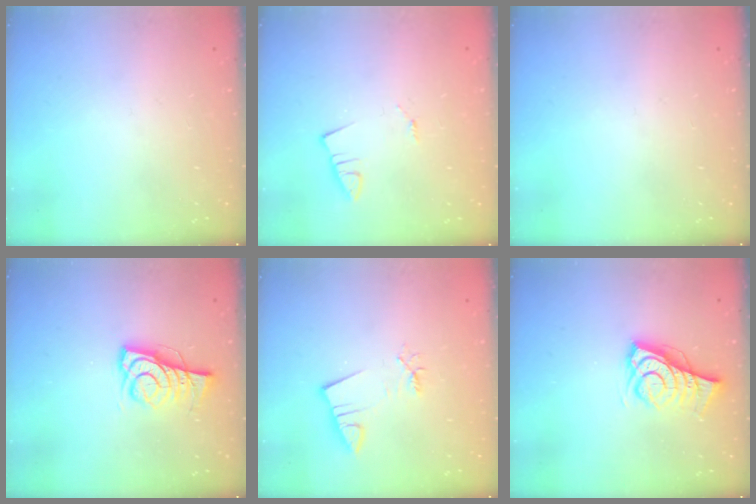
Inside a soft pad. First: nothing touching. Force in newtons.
{"total": 1.0, "press": 1.0, "slide": 0.1}
{"total": 0.0}
{"total": 7.1, "press": 7.0, "slide": 1.0}
{"total": 2.8, "press": 2.8, "slide": 0.4}
{"total": 8.9, "press": 8.3, "slide": 3.2}